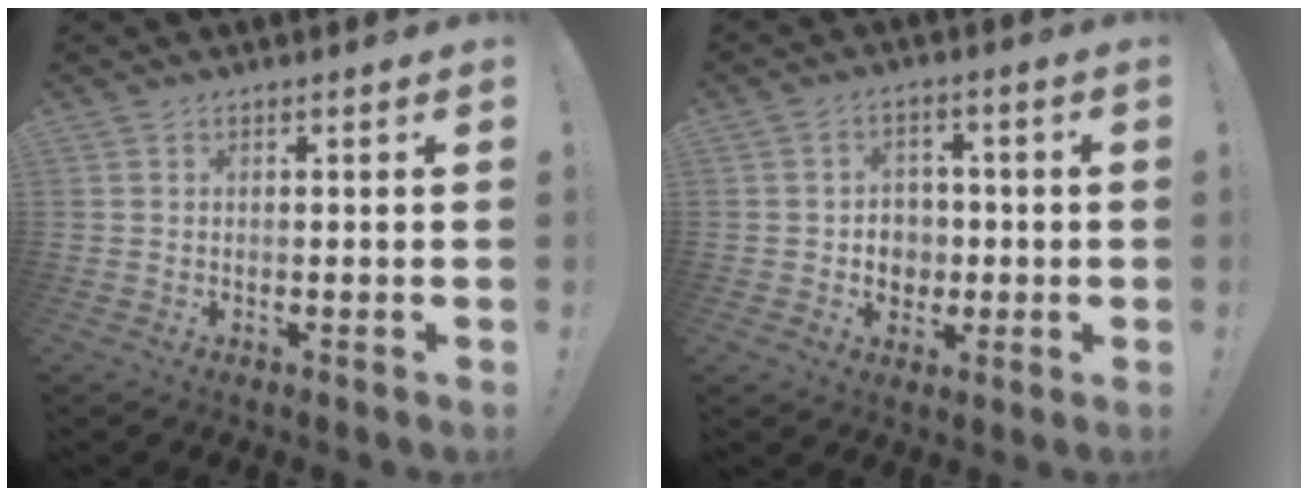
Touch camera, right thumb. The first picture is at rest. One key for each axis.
{"total": 6.4, "fx": -0.4, "fy": 6.1, "fz": 1.8, "tx": -0.020, "ty": -0.005, "tz": -0.002}